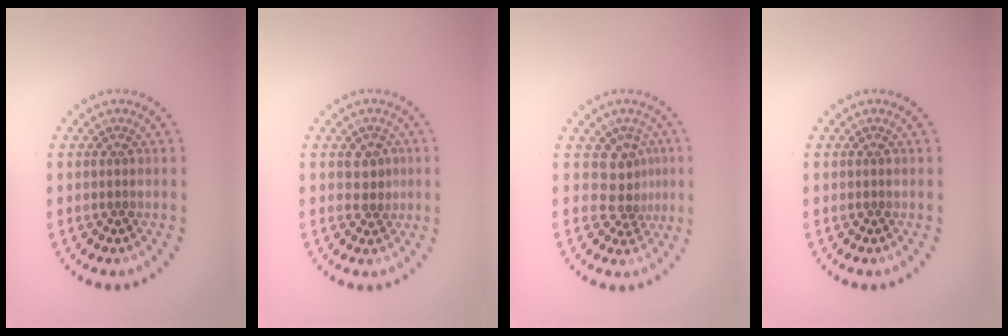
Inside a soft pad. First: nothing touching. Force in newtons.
{"total": 1.8, "press": 1.7, "slide": 0.7}
{"total": 2.8, "press": 1.9, "slide": 2.1}
{"total": 0.0}